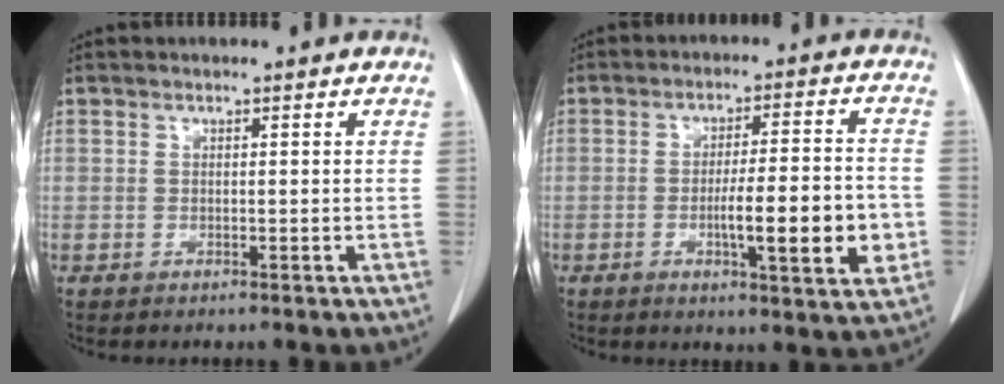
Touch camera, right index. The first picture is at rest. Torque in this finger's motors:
{"motor_torque": [1.56, -0.58, 0.83, 0.09]}